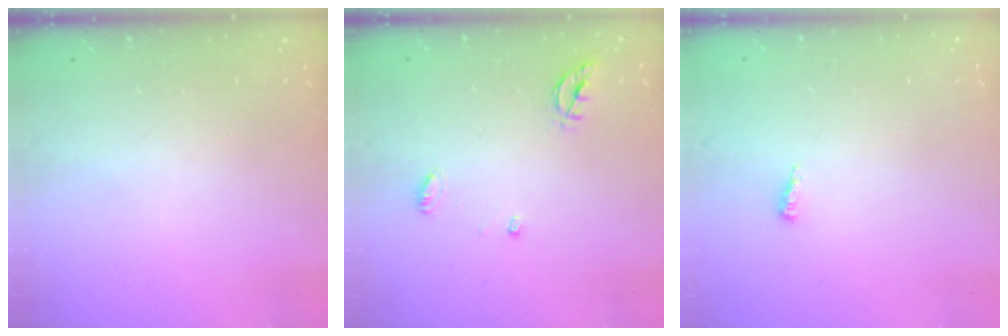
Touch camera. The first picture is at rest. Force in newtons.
{"total": 4.4, "press": 4.4, "slide": 0.4}
{"total": 3.9, "press": 3.6, "slide": 1.5}